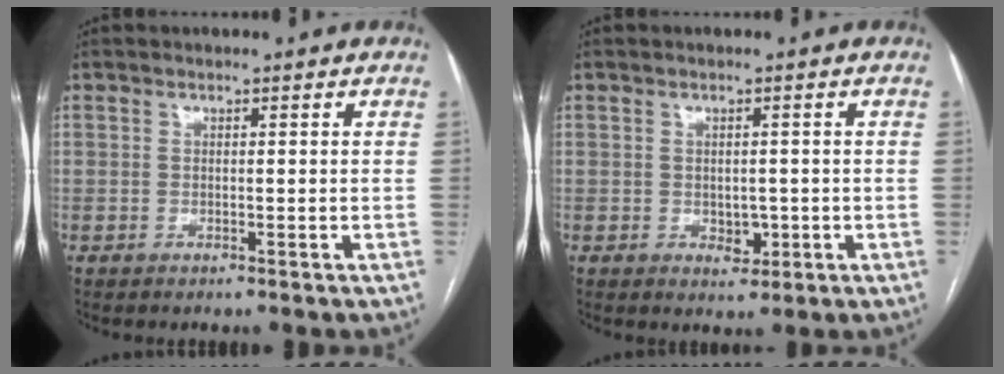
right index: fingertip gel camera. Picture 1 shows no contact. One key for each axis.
{"total": 2.5, "fx": -0.5, "fy": 1.7, "fz": 1.7, "tx": -0.020, "ty": 0.000, "tz": -0.001}